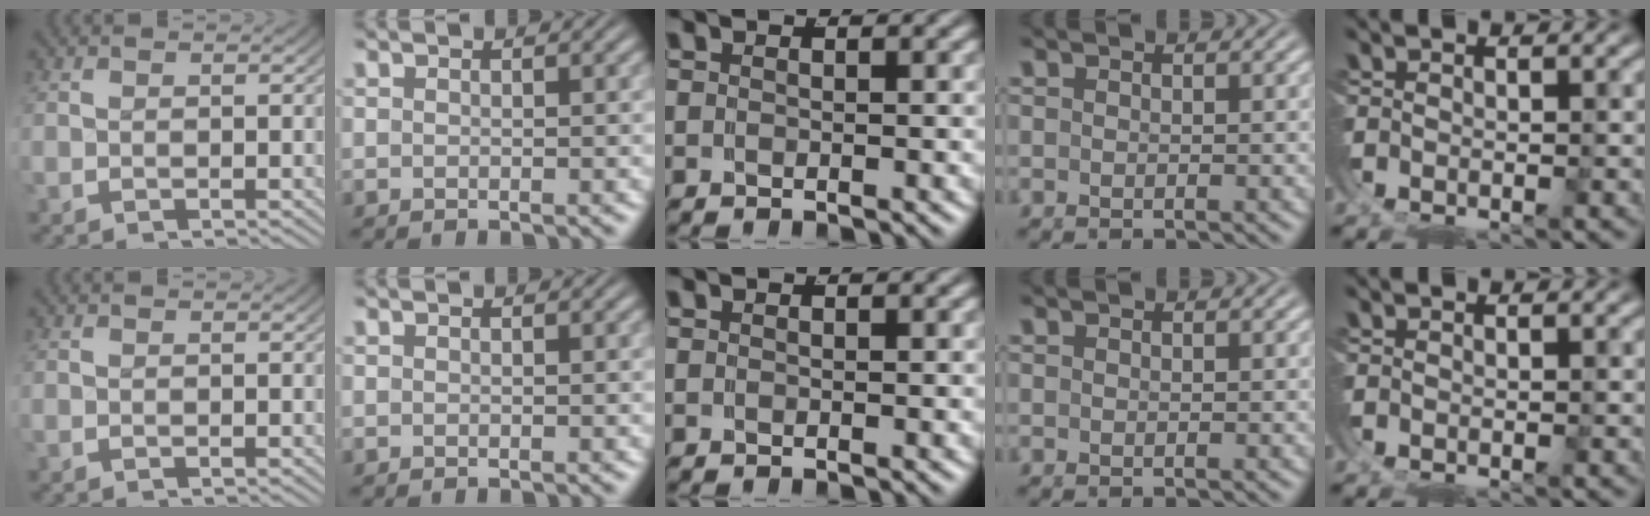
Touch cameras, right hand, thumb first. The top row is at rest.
{}